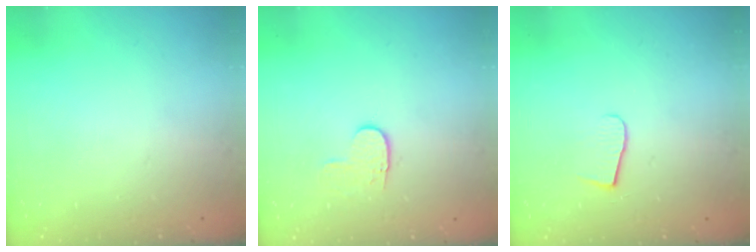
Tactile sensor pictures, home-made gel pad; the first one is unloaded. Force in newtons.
{"total": 4.0, "press": 3.9, "slide": 0.5}
{"total": 7.5, "press": 7.5, "slide": 0.6}